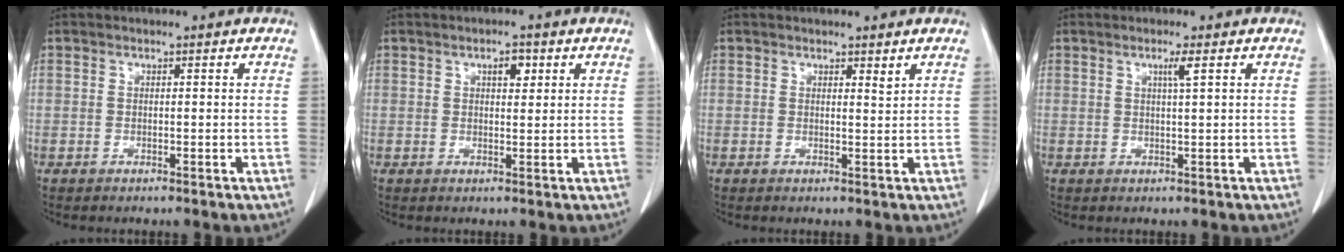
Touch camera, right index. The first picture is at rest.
{"total": 2.4, "force": [1.1, 1.0, 1.9], "torque": [-0.029, 0.000, 0.018]}
{"total": 1.0, "force": [0.8, 0.1, 0.5], "torque": [-0.008, -0.007, 0.014]}
{"total": 1.7, "force": [0.8, -0.4, 1.5], "torque": [-0.030, -0.003, 0.015]}